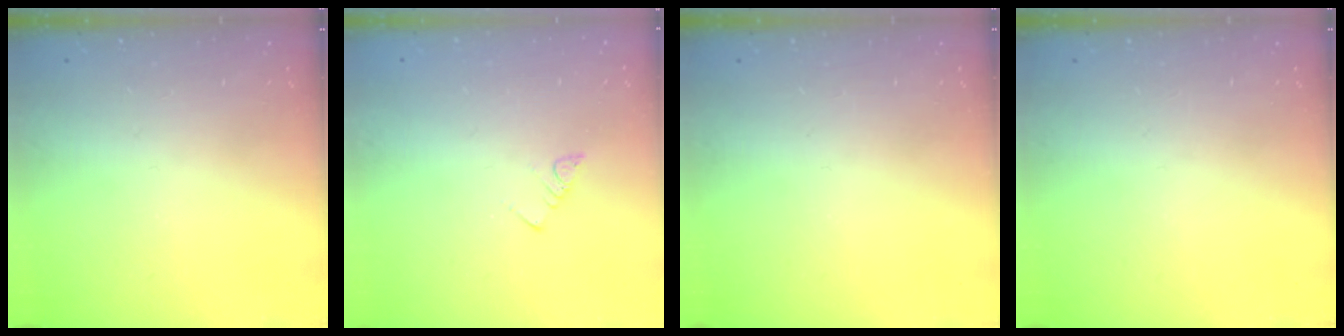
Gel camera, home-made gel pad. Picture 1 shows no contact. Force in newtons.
{"total": 2.5, "press": 2.5, "slide": 0.5}
{"total": 0.0}
{"total": 0.0}